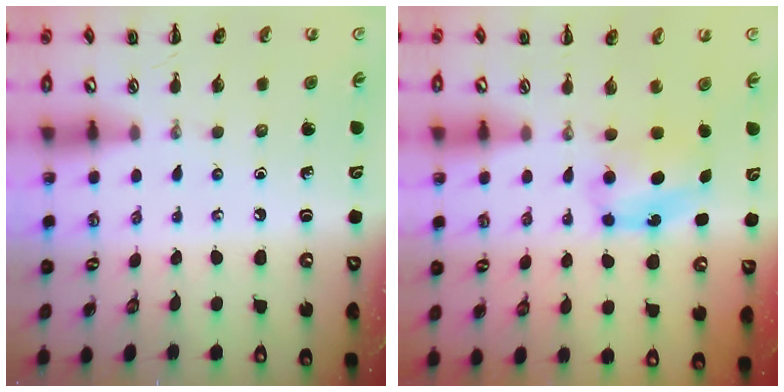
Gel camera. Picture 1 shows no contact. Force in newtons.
{"total": 5.6, "press": 5.5, "slide": 0.9}